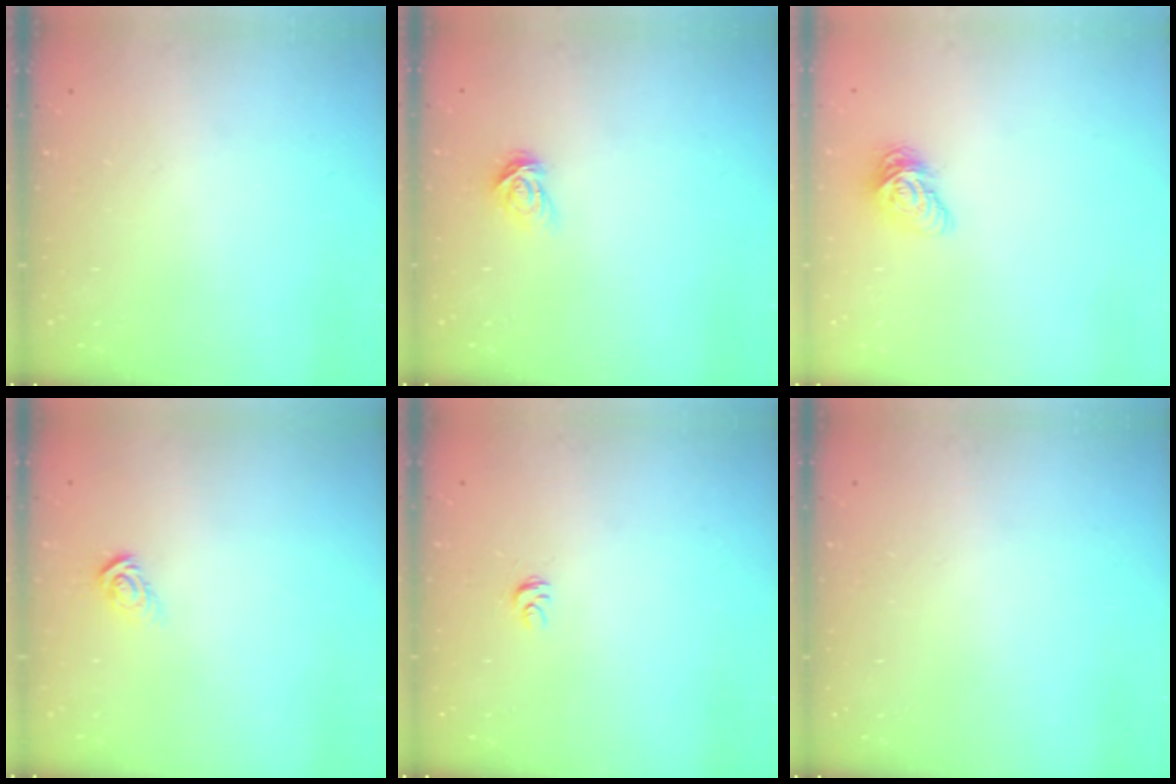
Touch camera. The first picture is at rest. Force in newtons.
{"total": 4.1, "press": 4.1, "slide": 0.4}
{"total": 8.2, "press": 8.2, "slide": 0.4}
{"total": 4.3, "press": 4.3, "slide": 0.2}
{"total": 3.1, "press": 3.1, "slide": 0.3}
{"total": 0.0}